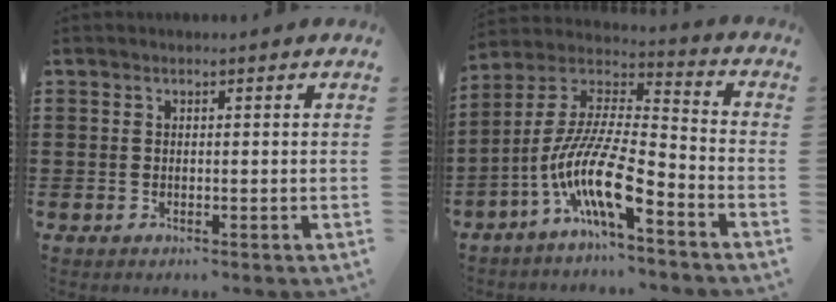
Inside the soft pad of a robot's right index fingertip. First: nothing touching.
{"total": 13.3, "force": [-8.0, 2.6, 10.4], "torque": [-0.233, -0.014, -0.158]}